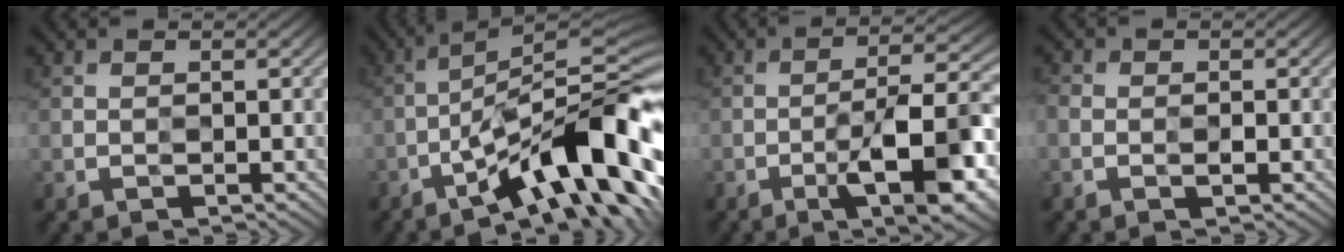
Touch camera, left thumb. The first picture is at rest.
{"total": 14.1, "force": [-7.4, 2.9, 11.6], "torque": [-0.175, 0.023, -0.128]}
{"total": 11.7, "force": [-5.7, 2.9, 9.8], "torque": [-0.142, 0.016, -0.086]}
{"total": 2.1, "force": [-0.8, 1.5, 1.2], "torque": [-0.030, -0.002, -0.019]}